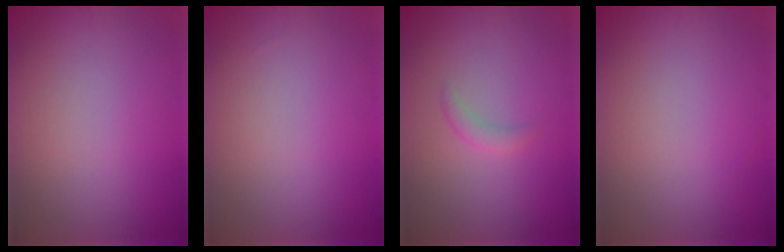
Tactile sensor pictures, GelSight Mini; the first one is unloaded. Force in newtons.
{"total": 0.0}
{"total": 1.2, "press": 1.1, "slide": 0.0}
{"total": 0.0}